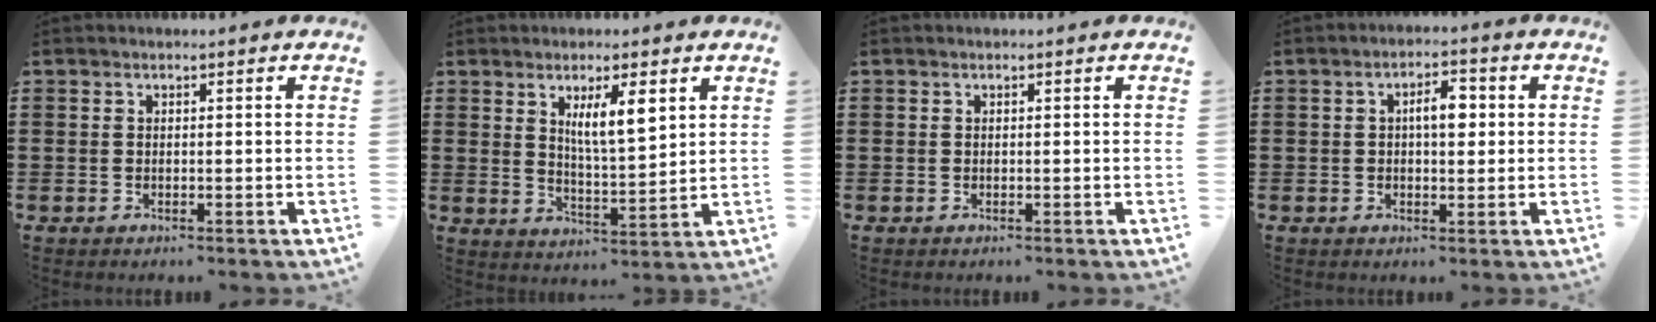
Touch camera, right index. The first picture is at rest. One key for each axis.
{"total": 6.3, "fx": 3.0, "fy": 1.7, "fz": 5.3, "tx": -0.103, "ty": 0.003, "tz": 0.048}
{"total": 0.0}
{"total": 4.4, "fx": 0.5, "fy": 1.8, "fz": 3.9, "tx": -0.061, "ty": 0.003, "tz": 0.002}